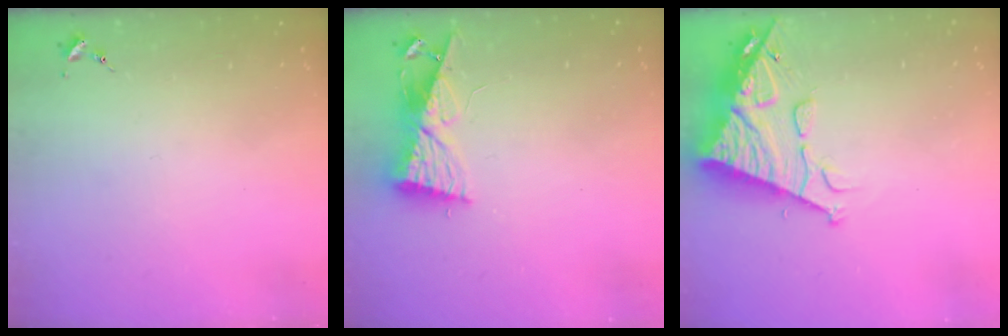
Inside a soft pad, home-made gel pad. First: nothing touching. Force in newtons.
{"total": 8.5, "press": 8.5, "slide": 0.8}
{"total": 15.2, "press": 15.1, "slide": 1.4}